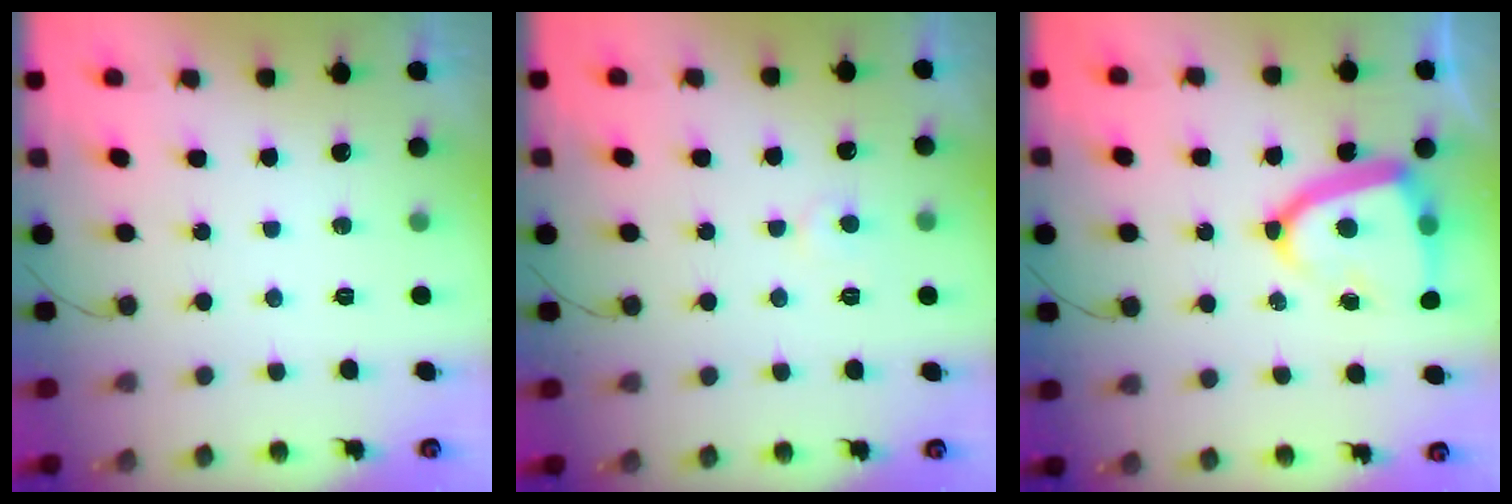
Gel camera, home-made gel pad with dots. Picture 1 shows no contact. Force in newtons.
{"total": 3.9, "press": 3.9, "slide": 0.3}
{"total": 14.9, "press": 14.8, "slide": 1.7}